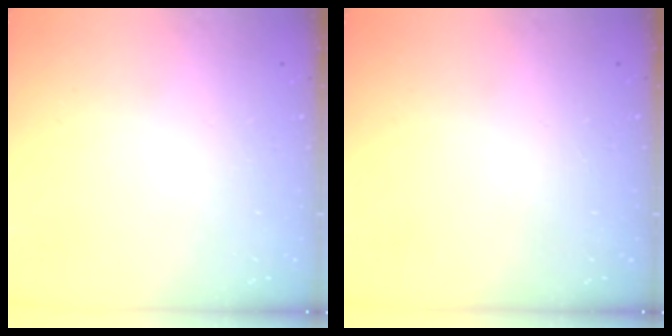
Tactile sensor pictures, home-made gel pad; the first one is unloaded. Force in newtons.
{"total": 0.0}